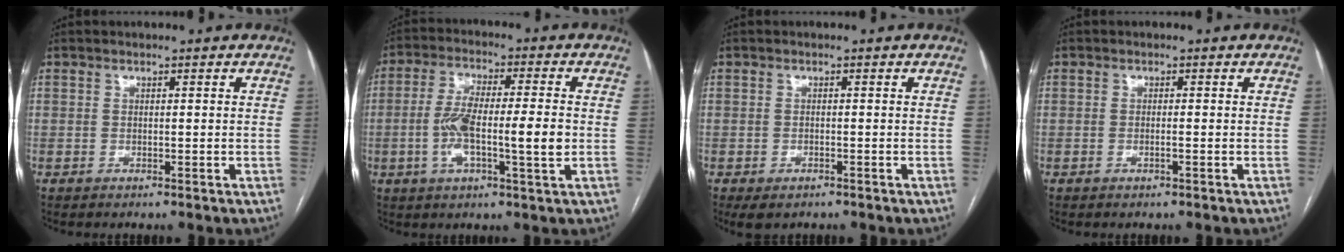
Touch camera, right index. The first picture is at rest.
{"total": 10.7, "force": [-1.5, 1.6, 10.5], "torque": [-0.193, 0.012, -0.027]}
{"total": 3.3, "force": [-2.3, 1.6, 1.7], "torque": [-0.028, -0.005, -0.030]}
{"total": 0.8, "force": [-0.3, -0.1, 0.7], "torque": [-0.014, 0.002, -0.002]}